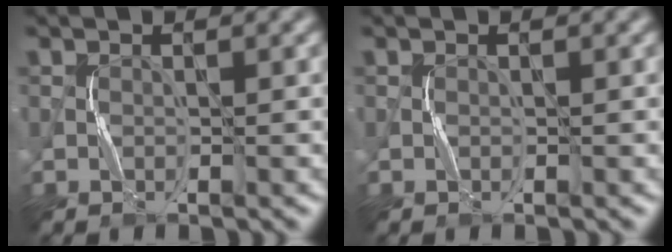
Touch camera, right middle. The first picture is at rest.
{"total": 0.0}